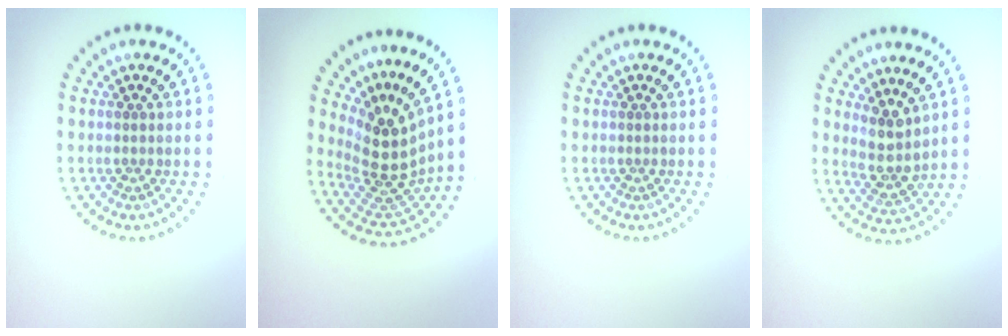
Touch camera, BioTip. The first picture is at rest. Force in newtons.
{"total": 4.8, "press": 3.5, "slide": 3.2}
{"total": 0.0}
{"total": 3.1, "press": 2.4, "slide": 1.9}